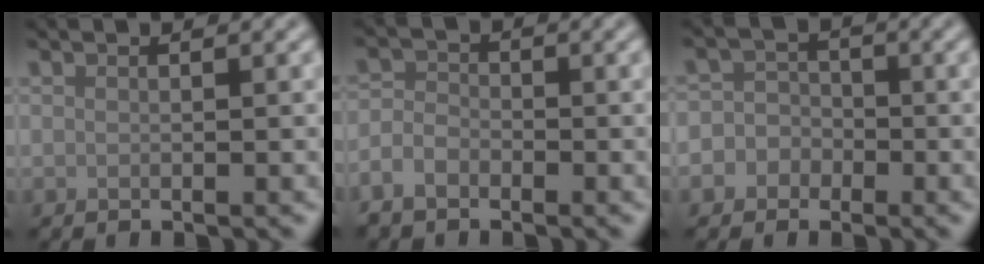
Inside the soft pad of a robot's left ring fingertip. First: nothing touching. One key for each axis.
{"total": 2.5, "fx": -1.7, "fy": 1.6, "fz": 1.0, "tx": -0.019, "ty": 0.001, "tz": -0.044}
{"total": 5.1, "fx": -1.9, "fy": 4.7, "fz": 0.8, "tx": 0.010, "ty": 0.012, "tz": -0.059}